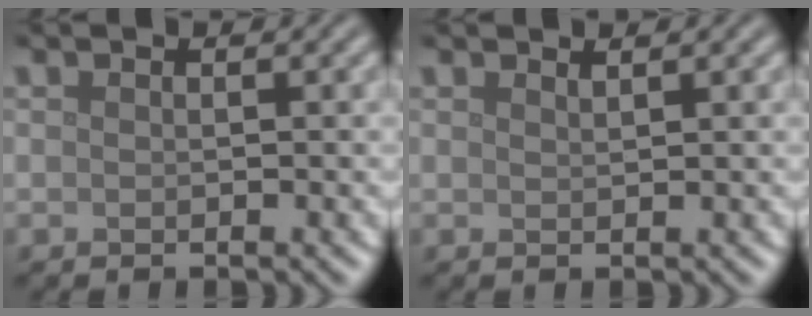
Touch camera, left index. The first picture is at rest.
{"total": 0.7, "force": [0.7, 0.1, 0.2], "torque": [0.001, 0.001, 0.014]}